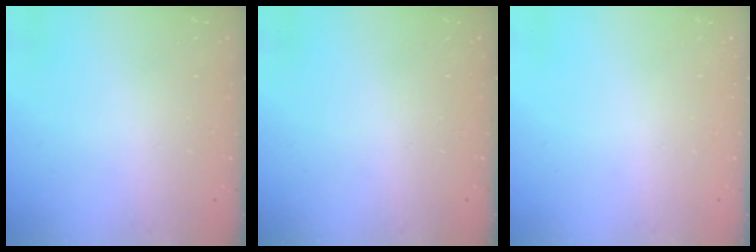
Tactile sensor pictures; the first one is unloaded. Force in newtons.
{"total": 0.0}
{"total": 0.0}